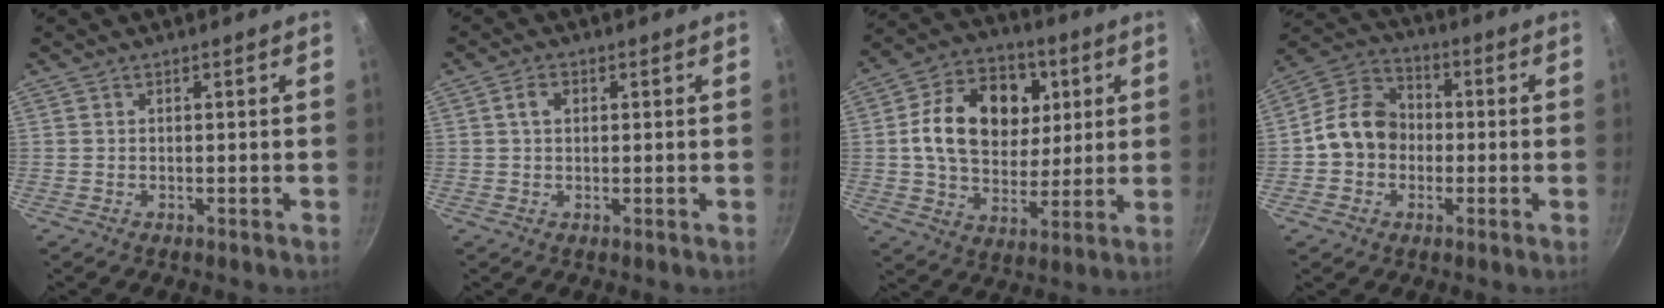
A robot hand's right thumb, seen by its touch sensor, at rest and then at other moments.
{"total": 2.7, "force": [0.7, 1.9, 1.8], "torque": [-0.026, 0.004, 0.010]}
{"total": 19.3, "force": [4.2, 14.3, 12.2], "torque": [-0.174, 0.004, 0.064]}
{"total": 11.3, "force": [-1.0, 9.4, 6.1], "torque": [-0.075, 0.032, -0.038]}